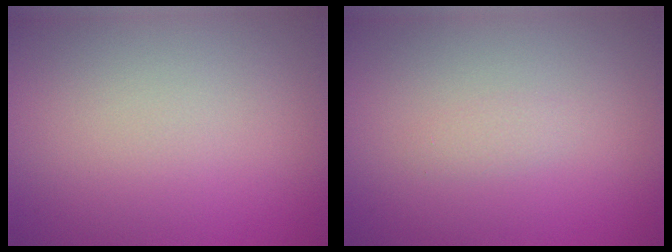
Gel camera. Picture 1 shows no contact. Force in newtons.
{"total": 0.8, "press": 0.8, "slide": 0.0}